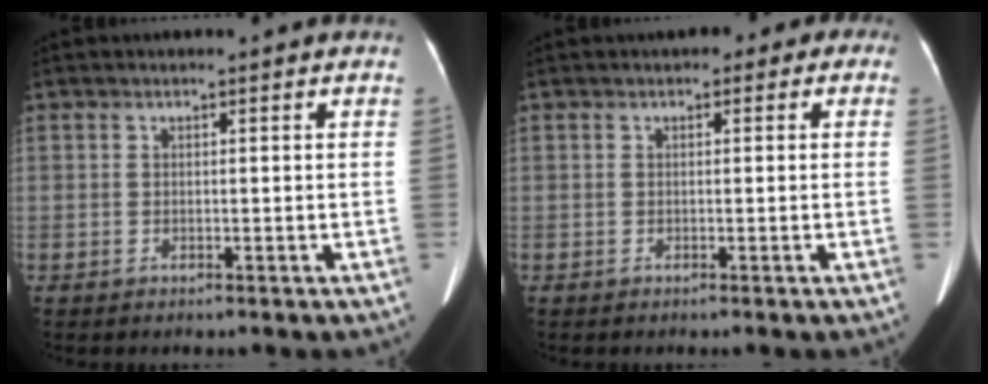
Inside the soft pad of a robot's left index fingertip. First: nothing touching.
{"total": 2.0, "force": [0.3, 1.6, 1.2], "torque": [-0.009, 0.017, -0.007]}